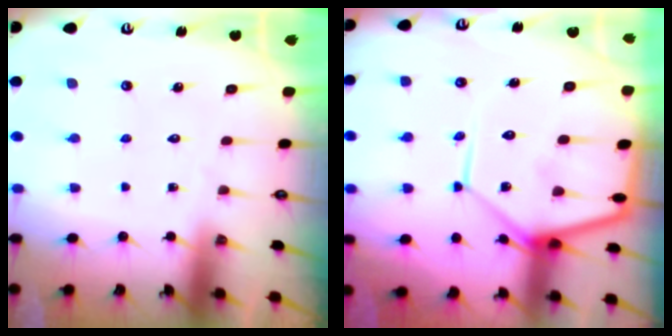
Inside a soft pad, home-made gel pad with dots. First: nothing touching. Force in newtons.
{"total": 15.3, "press": 15.3, "slide": 1.3}